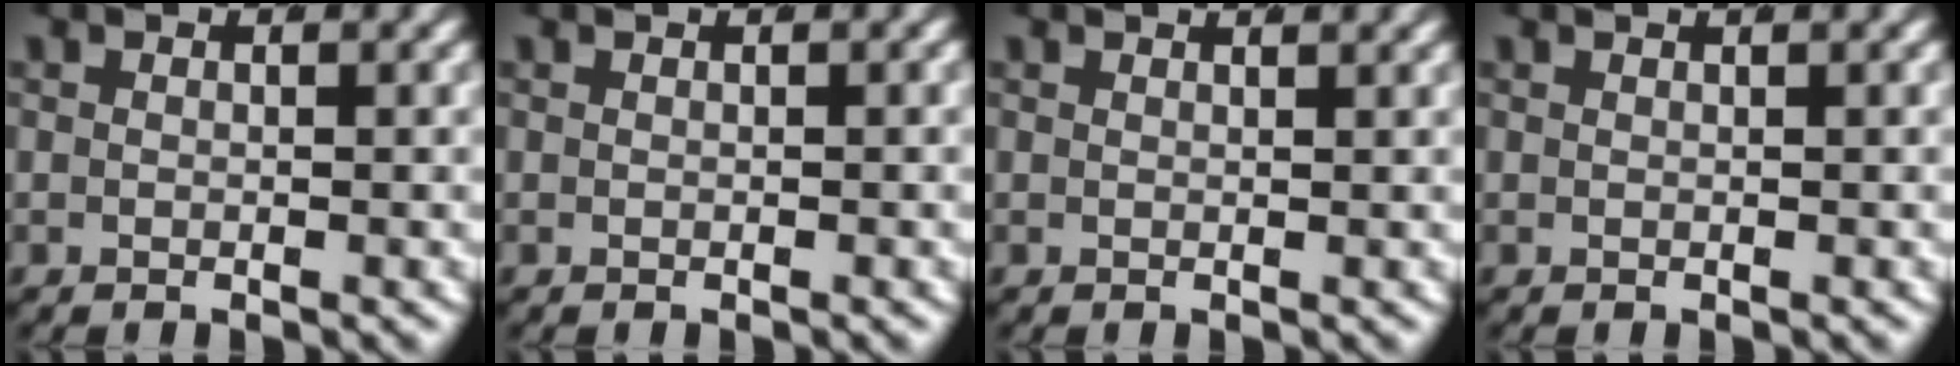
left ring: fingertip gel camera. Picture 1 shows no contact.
{"total": 0.0}
{"total": 1.4, "force": [1.2, -0.4, 0.5], "torque": [0.001, 0.002, 0.017]}
{"total": 0.8, "force": [0.5, -0.4, 0.4], "torque": [0.005, 0.006, 0.008]}